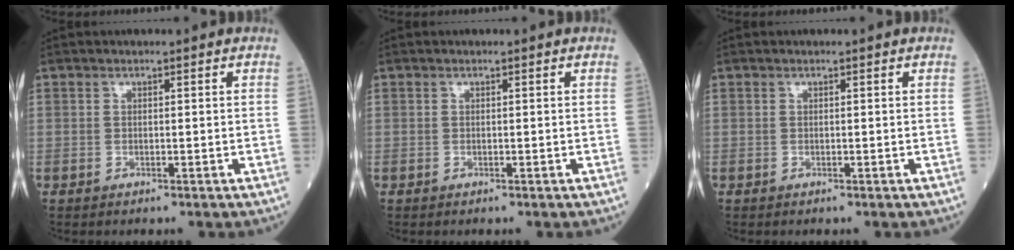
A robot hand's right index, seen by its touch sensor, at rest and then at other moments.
{"total": 0.0}
{"total": 0.0}